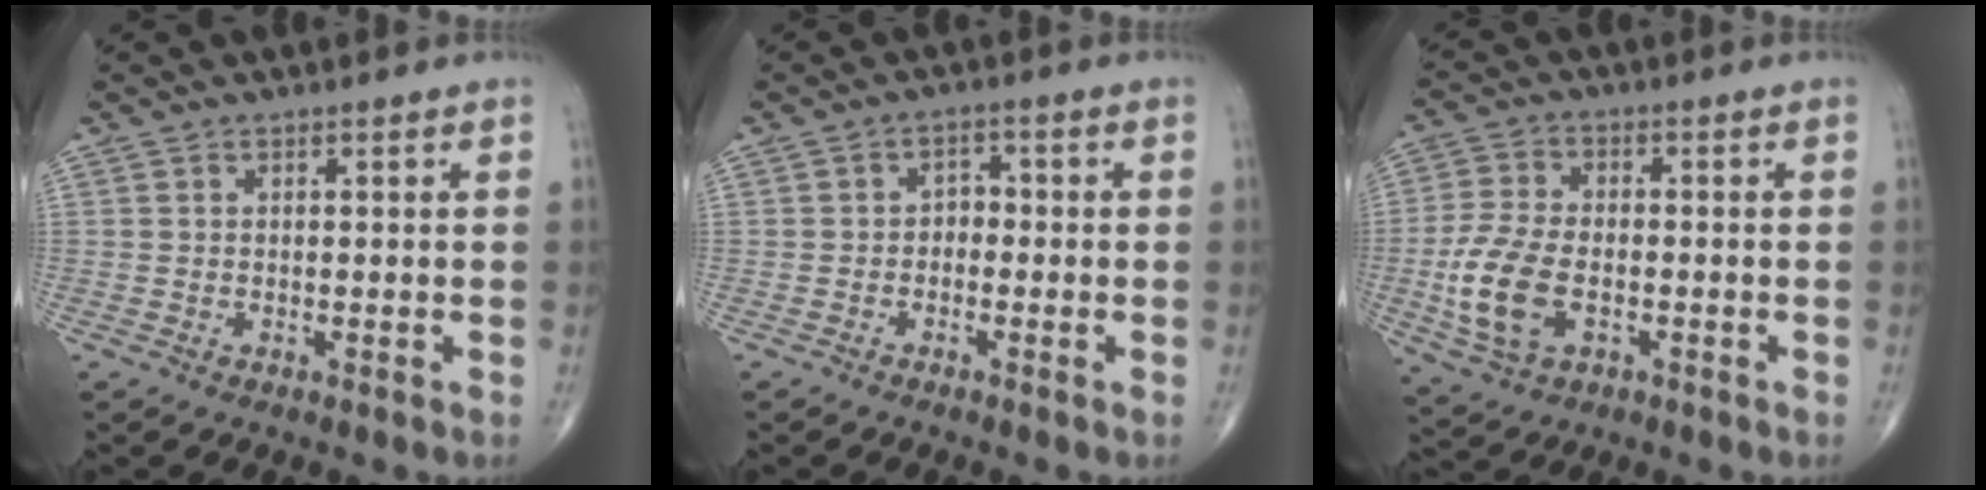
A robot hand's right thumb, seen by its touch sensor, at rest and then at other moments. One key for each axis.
{"total": 2.6, "fx": -0.9, "fy": 1.9, "fz": 1.4, "tx": -0.006, "ty": 0.017, "tz": -0.024}
{"total": 11.4, "fx": -2.7, "fy": 6.7, "fz": 8.8, "tx": -0.189, "ty": 0.007, "tz": -0.049}